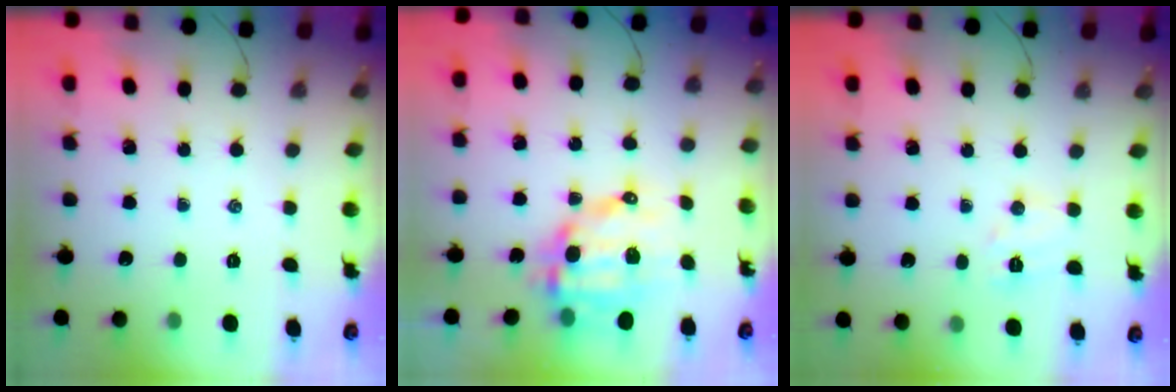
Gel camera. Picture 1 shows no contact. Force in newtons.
{"total": 12.1, "press": 11.8, "slide": 2.5}
{"total": 6.0, "press": 5.9, "slide": 1.1}